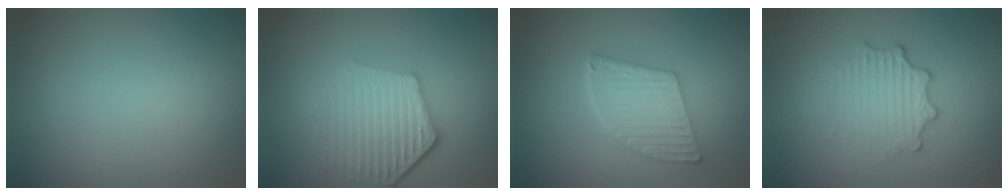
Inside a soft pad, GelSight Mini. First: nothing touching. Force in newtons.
{"total": 5.8, "press": 4.3, "slide": 3.8}
{"total": 5.2, "press": 4.2, "slide": 3.0}
{"total": 3.4, "press": 2.5, "slide": 2.2}